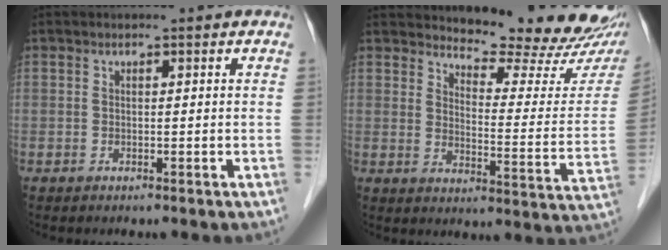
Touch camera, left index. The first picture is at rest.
{"total": 16.9, "force": [15.8, 2.5, 5.4], "torque": [-0.063, -0.087, 0.180]}